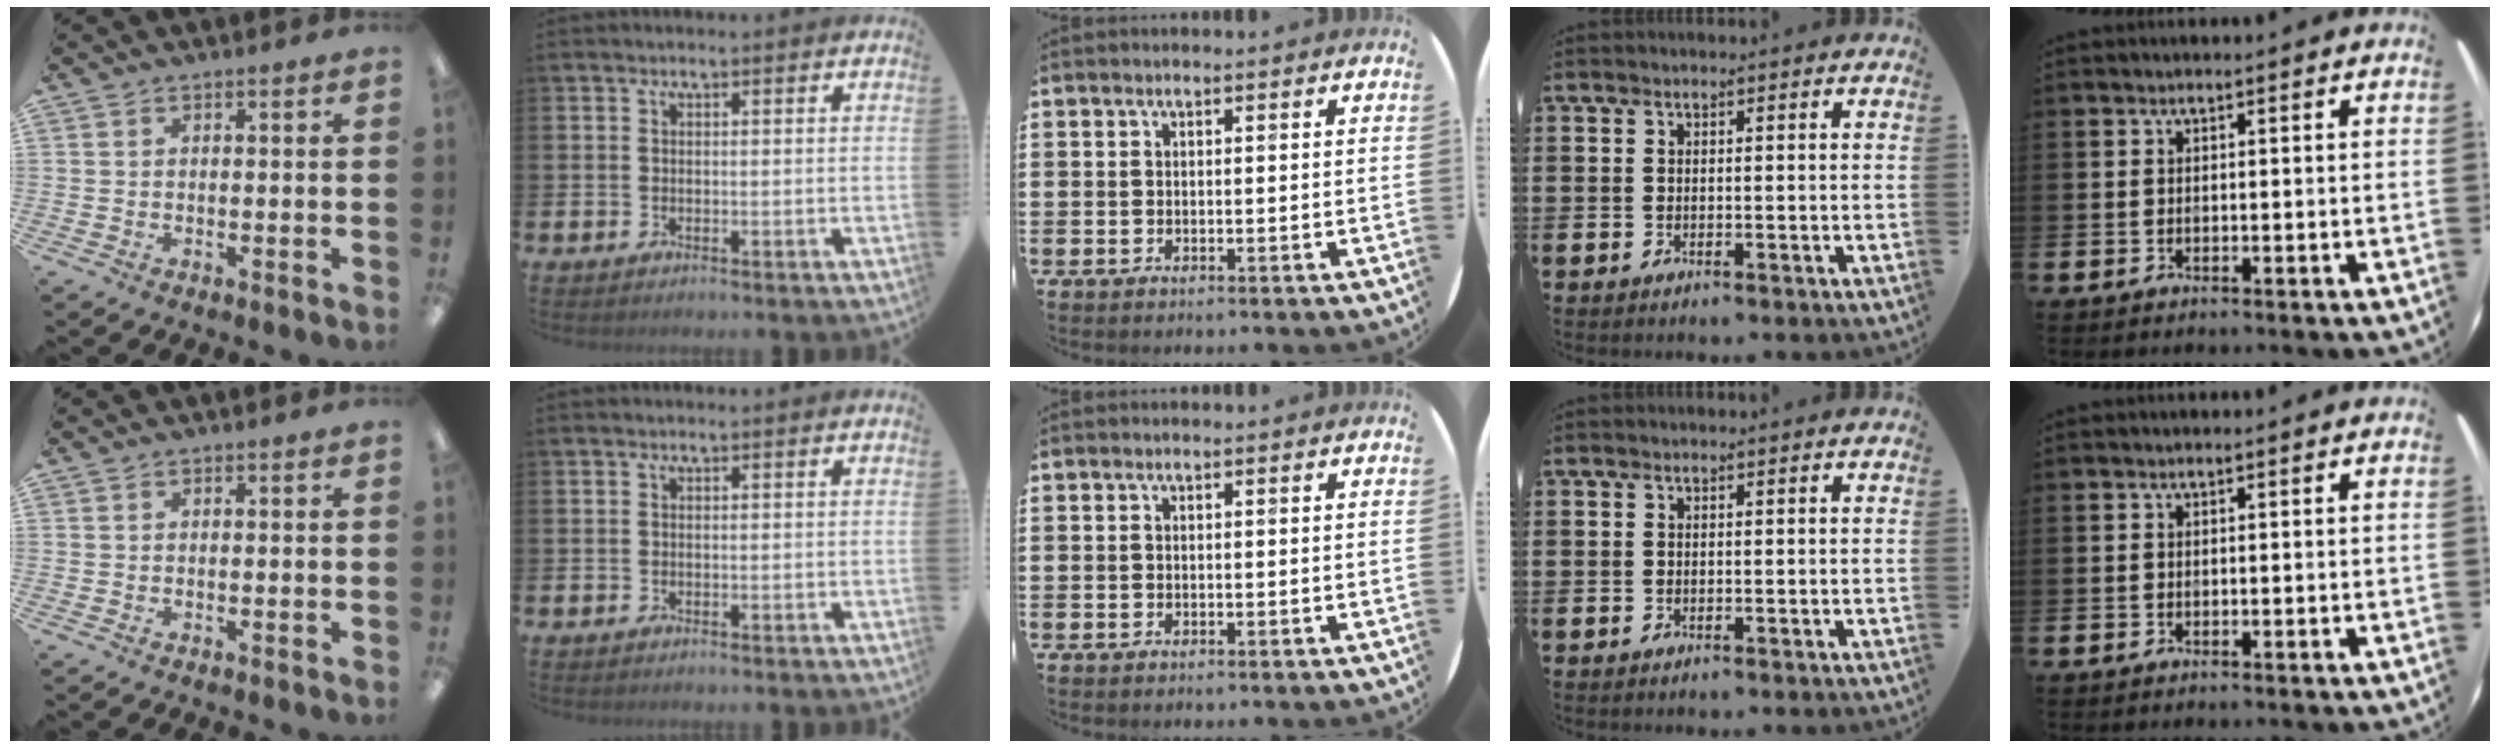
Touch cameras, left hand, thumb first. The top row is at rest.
{}